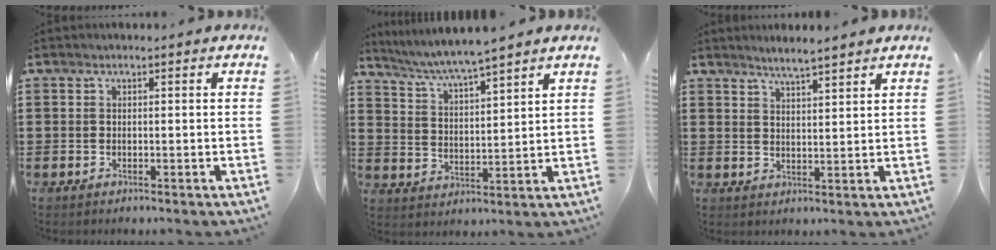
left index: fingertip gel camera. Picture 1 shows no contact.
{"total": 5.1, "force": [4.7, -0.8, 1.6], "torque": [-0.051, -0.029, 0.078]}
{"total": 2.9, "force": [2.9, -0.3, 0.7], "torque": [-0.021, -0.006, 0.052]}